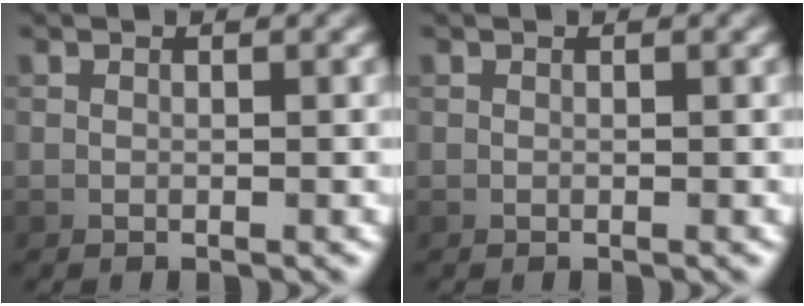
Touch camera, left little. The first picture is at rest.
{"total": 0.0}